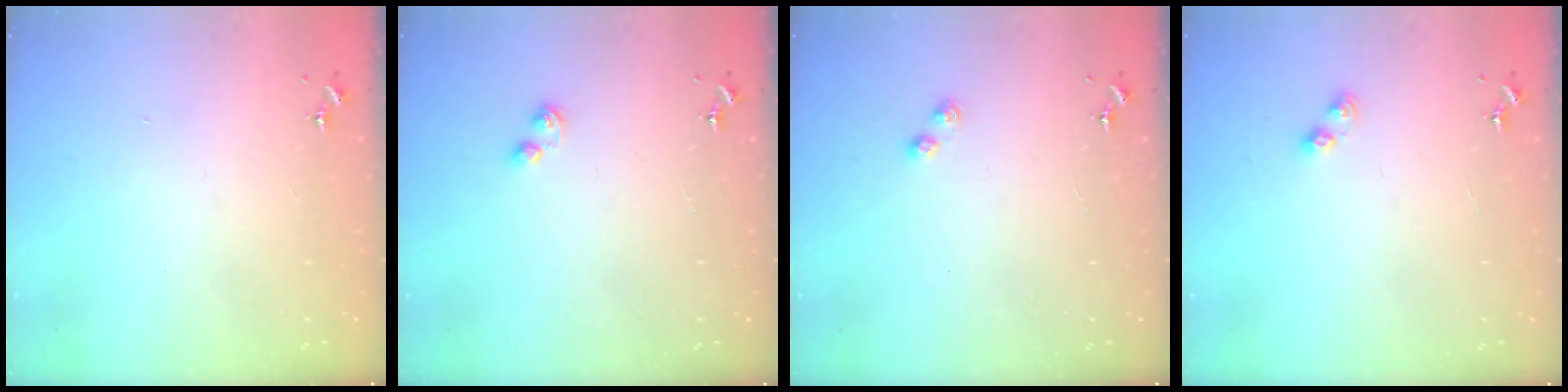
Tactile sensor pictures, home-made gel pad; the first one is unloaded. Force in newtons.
{"total": 3.1, "press": 3.1, "slide": 0.4}
{"total": 2.8, "press": 2.8, "slide": 0.3}
{"total": 3.9, "press": 3.8, "slide": 0.4}